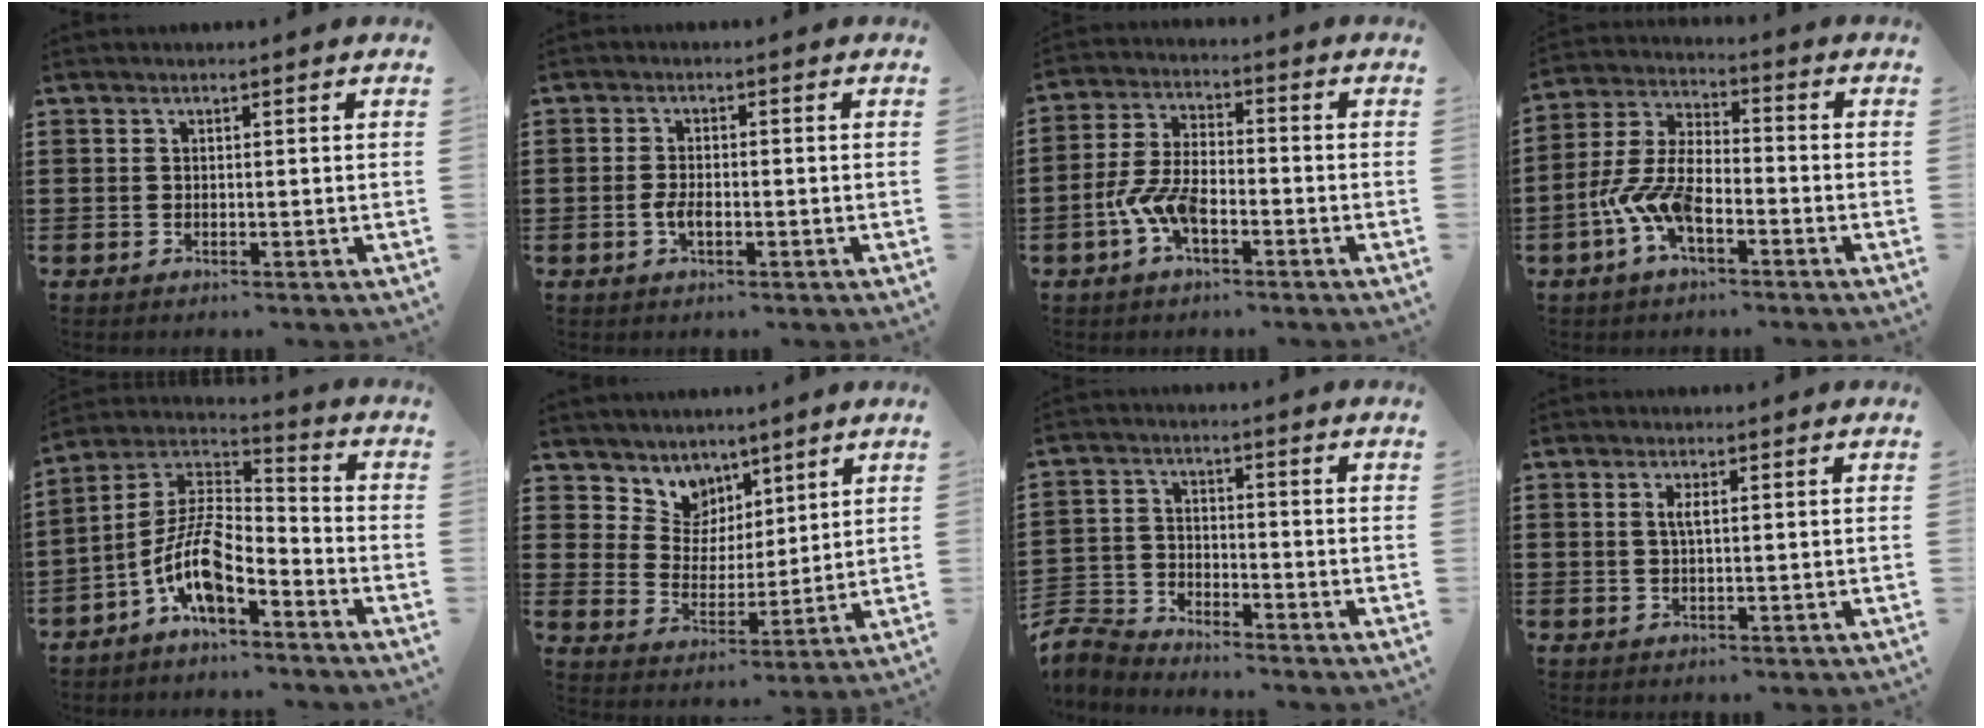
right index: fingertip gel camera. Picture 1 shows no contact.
{"total": 2.5, "force": [-0.8, 0.9, 2.1], "torque": [-0.055, -0.008, -0.018]}
{"total": 7.4, "force": [-3.2, 3.2, 5.9], "torque": [-0.147, -0.008, -0.066]}
{"total": 8.7, "force": [-4.0, 3.6, 6.9], "torque": [-0.179, -0.011, -0.081]}
{"total": 9.8, "force": [-5.6, 3.3, 7.4], "torque": [-0.180, -0.021, -0.116]}
{"total": 6.1, "force": [4.4, 4.2, -0.8], "torque": [-0.030, -0.032, 0.081]}
{"total": 5.0, "force": [-4.8, 1.1, 0.4], "torque": [-0.037, -0.002, -0.107]}
{"total": 1.7, "force": [0.4, 0.3, 1.7], "torque": [-0.033, 0.001, 0.005]}